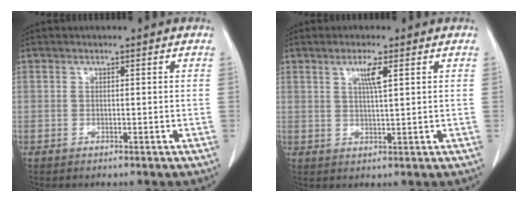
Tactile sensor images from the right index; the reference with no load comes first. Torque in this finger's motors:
{"motor_torque": [0.11, 0.10, 0.09, 0.06]}